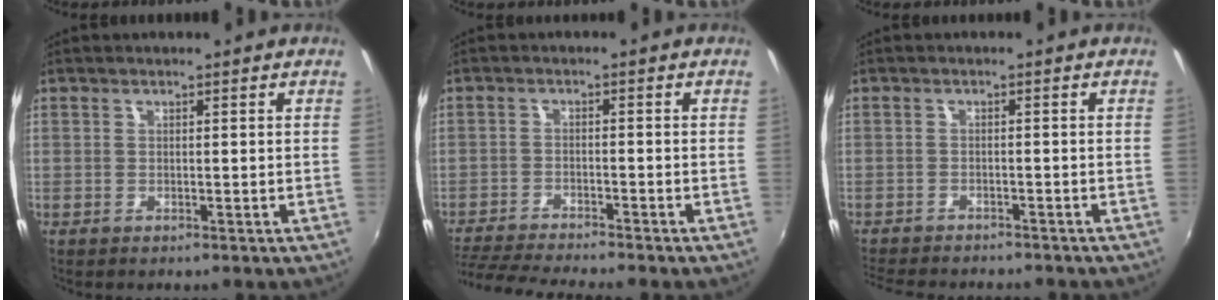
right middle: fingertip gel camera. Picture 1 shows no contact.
{"total": 9.8, "force": [-9.0, -0.3, 3.7], "torque": [-0.099, -0.021, -0.156]}
{"total": 9.0, "force": [-8.2, 2.0, 3.2], "torque": [-0.081, -0.018, -0.124]}